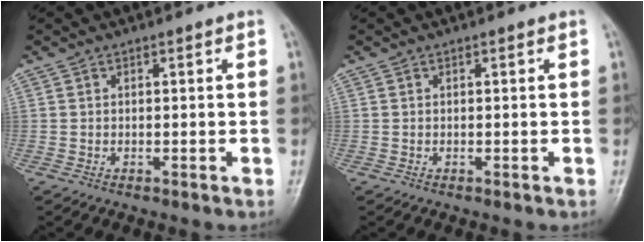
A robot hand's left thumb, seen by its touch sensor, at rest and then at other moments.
{"total": 0.0}